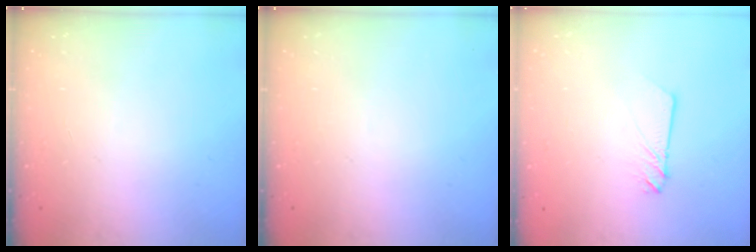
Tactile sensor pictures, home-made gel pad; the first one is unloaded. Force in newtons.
{"total": 0.0}
{"total": 2.3, "press": 2.3, "slide": 0.3}